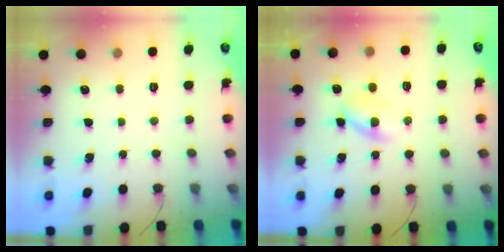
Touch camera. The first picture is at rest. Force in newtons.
{"total": 4.0, "press": 3.8, "slide": 1.1}